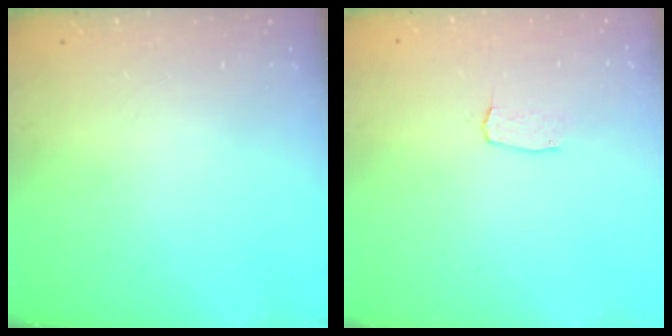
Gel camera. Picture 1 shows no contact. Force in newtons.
{"total": 3.0, "press": 3.0, "slide": 0.2}